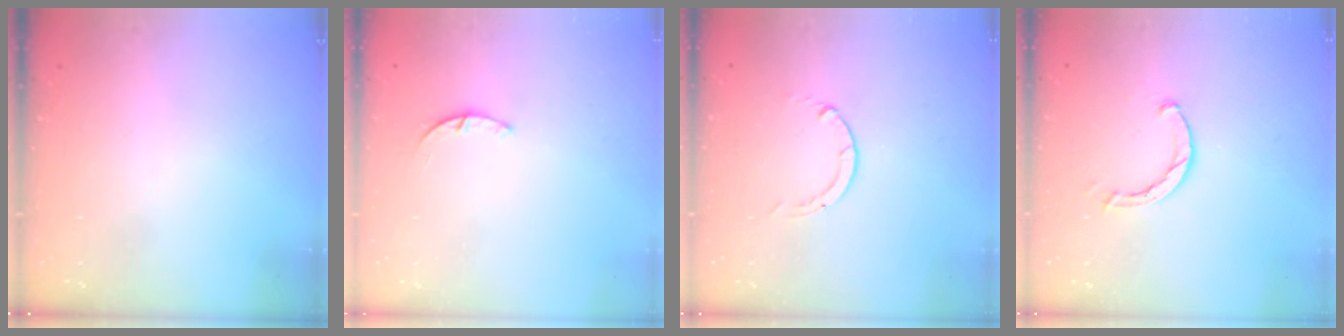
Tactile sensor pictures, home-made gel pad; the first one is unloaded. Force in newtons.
{"total": 1.4, "press": 1.4, "slide": 0.3}
{"total": 0.0}
{"total": 2.0, "press": 2.0, "slide": 0.2}